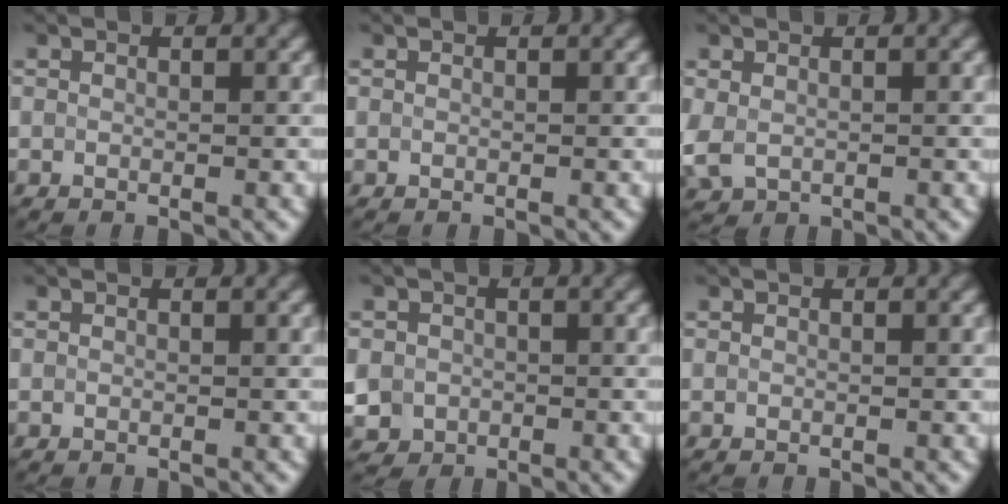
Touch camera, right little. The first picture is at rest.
{"total": 0.0}
{"total": 2.8, "force": [-0.1, 2.2, 1.8], "torque": [-0.052, -0.003, -0.002]}
{"total": 0.0}
{"total": 4.8, "force": [-1.3, 4.4, 1.3], "torque": [-0.030, -0.006, -0.046]}
{"total": 0.0}